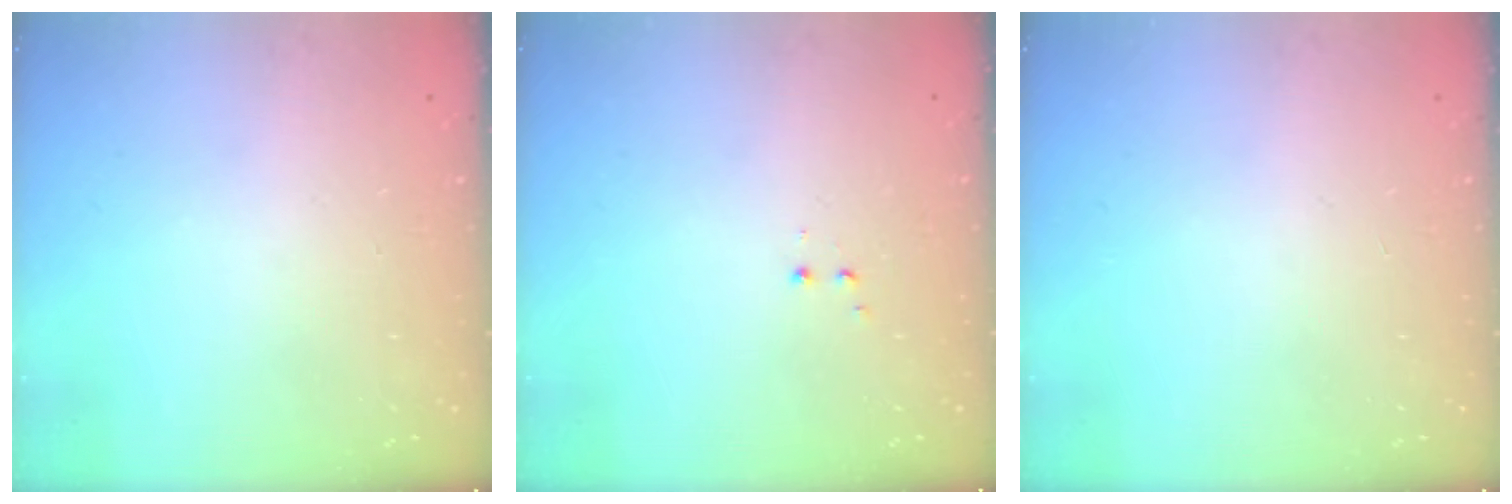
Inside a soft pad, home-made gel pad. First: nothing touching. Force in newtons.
{"total": 1.2, "press": 1.1, "slide": 0.5}
{"total": 0.0}